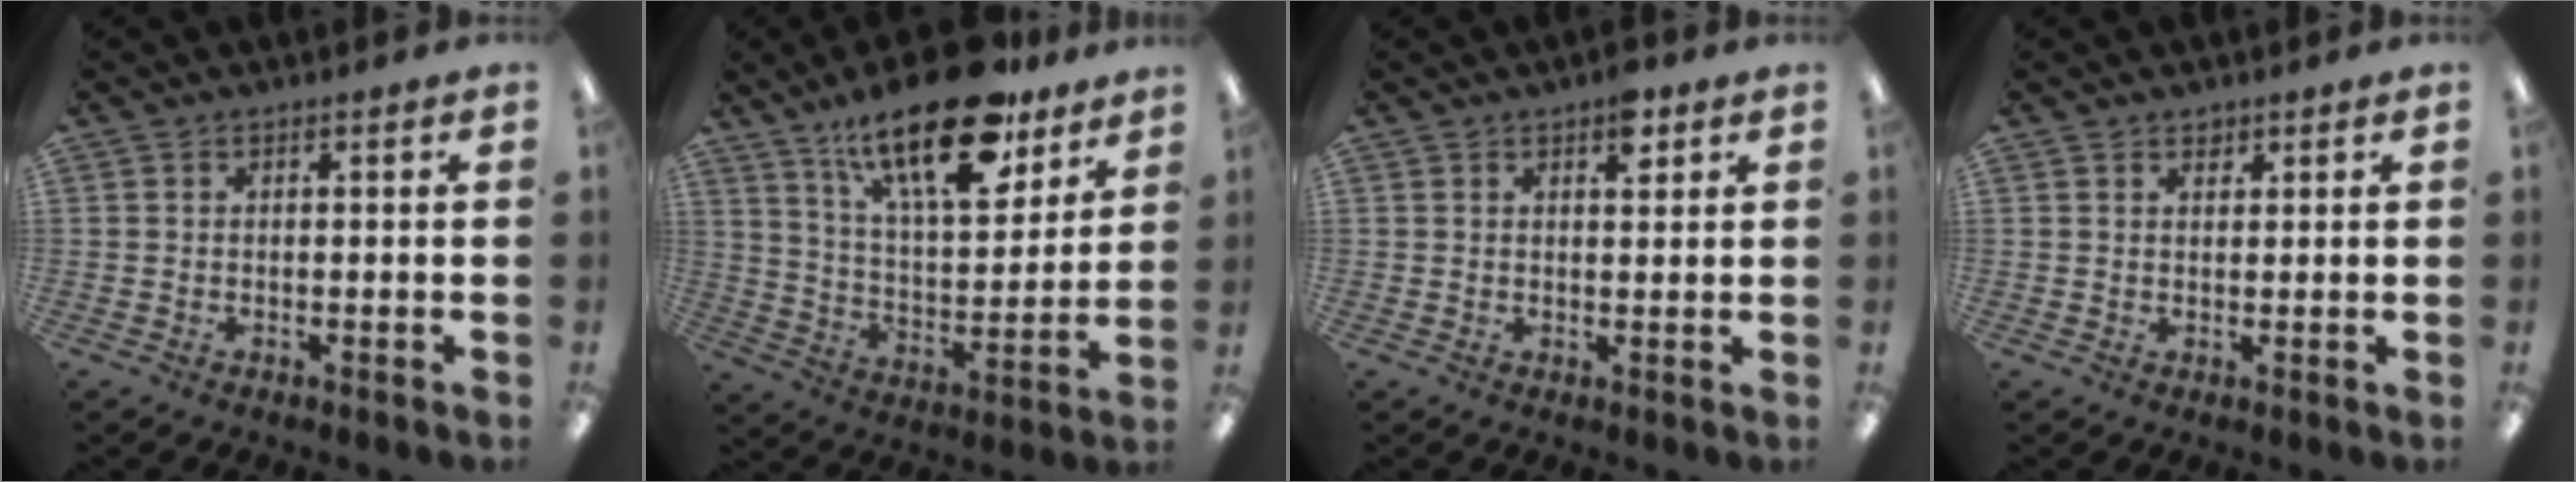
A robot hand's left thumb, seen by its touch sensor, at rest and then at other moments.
{"total": 22.3, "force": [15.6, 8.1, 13.7], "torque": [-0.224, -0.086, 0.263]}
{"total": 4.7, "force": [2.8, 2.2, 3.2], "torque": [-0.029, -0.012, 0.040]}
{"total": 1.5, "force": [1.2, 0.7, 0.2], "torque": [0.004, -0.004, 0.022]}